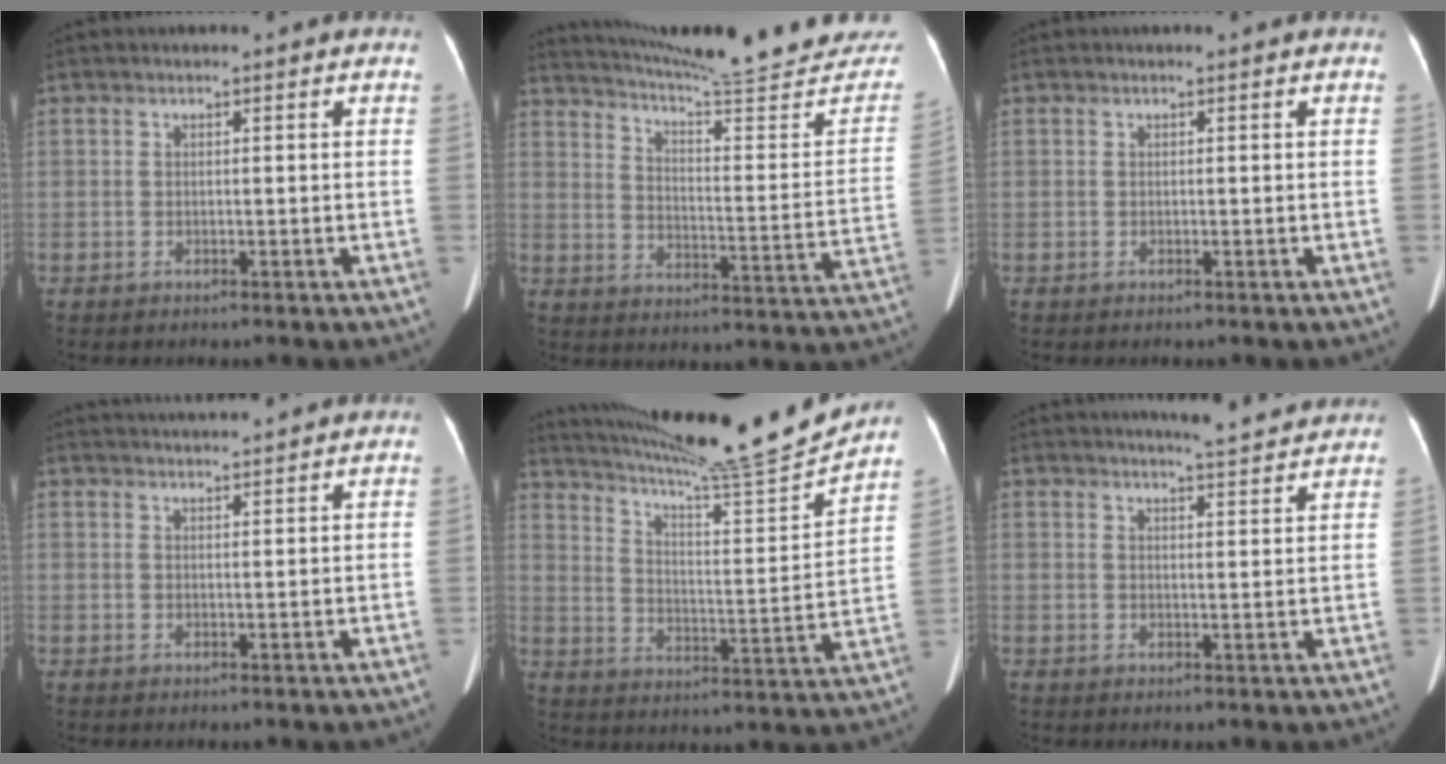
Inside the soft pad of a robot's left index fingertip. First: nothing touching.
{"total": 26.4, "force": [24.7, 1.3, 9.4], "torque": [-0.138, -0.100, 0.313]}
{"total": 0.0}
{"total": 5.7, "force": [5.5, -0.6, 1.4], "torque": [-0.023, 0.025, 0.078]}
{"total": 20.0, "force": [18.6, -1.7, 7.2], "torque": [-0.128, -0.052, 0.272]}
{"total": 7.6, "force": [7.3, 0.1, 2.1], "torque": [-0.040, 0.003, 0.088]}